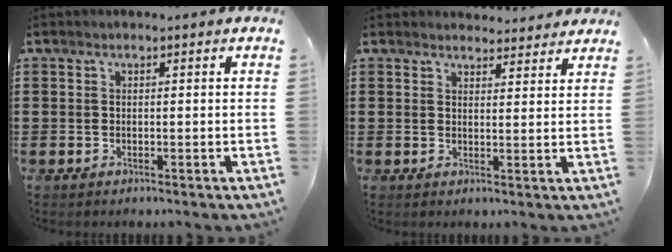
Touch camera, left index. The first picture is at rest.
{"total": 3.2, "force": [3.1, 0.6, 0.1], "torque": [-0.003, -0.014, 0.057]}